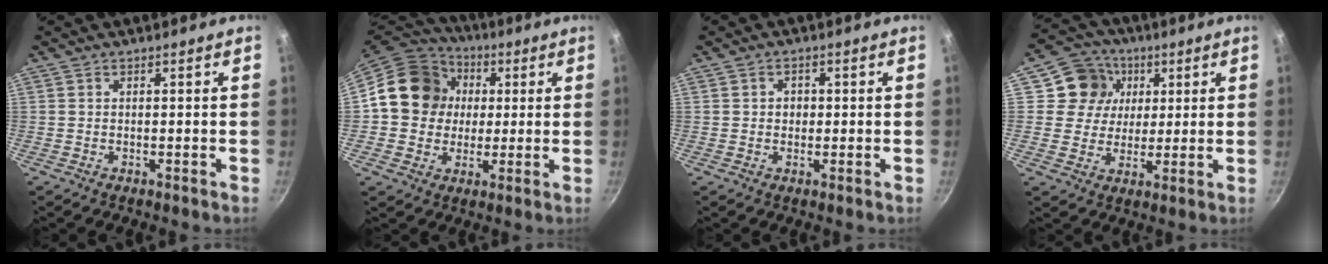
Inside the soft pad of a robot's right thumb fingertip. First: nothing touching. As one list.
[{"total": 15.6, "force": [2.1, 13.8, 7.0], "torque": [-0.092, 0.024, 0.022]}, {"total": 2.2, "force": [0.1, 1.9, 1.0], "torque": [-0.006, 0.001, 0.000]}, {"total": 9.8, "force": [3.0, 8.9, 2.7], "torque": [-0.006, 0.000, 0.041]}]